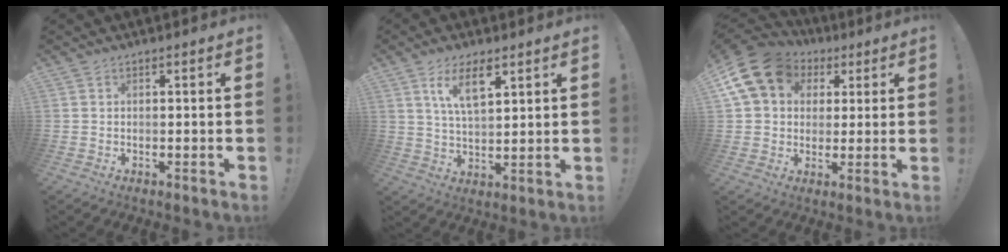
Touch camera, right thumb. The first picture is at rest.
{"total": 9.2, "force": [5.1, 3.5, 6.8], "torque": [-0.119, -0.011, 0.089]}
{"total": 14.9, "force": [5.9, 11.6, 7.3], "torque": [-0.112, -0.024, 0.114]}